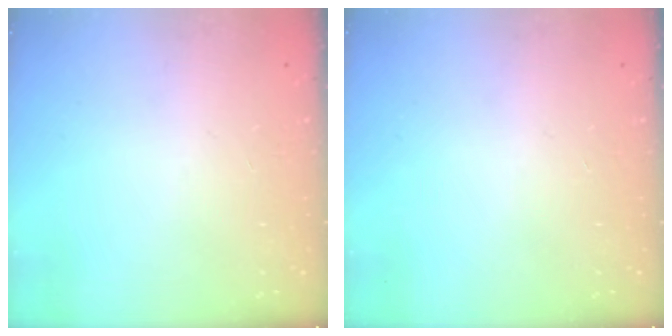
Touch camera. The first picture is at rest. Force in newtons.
{"total": 0.0}